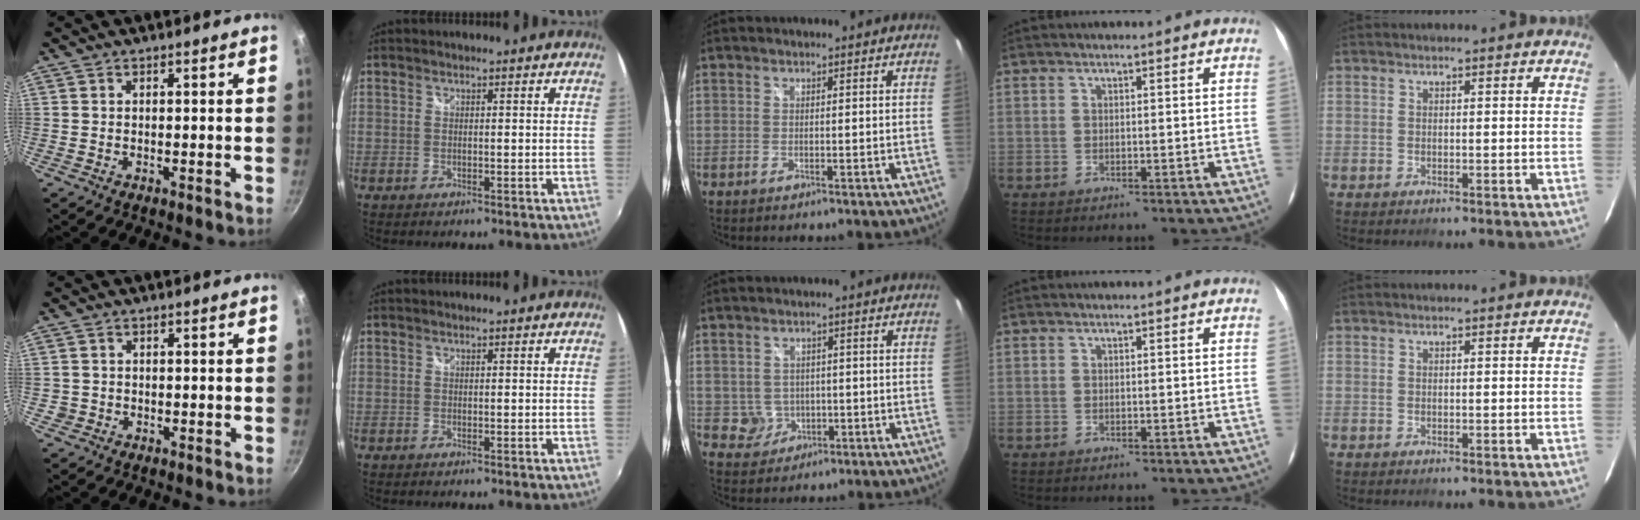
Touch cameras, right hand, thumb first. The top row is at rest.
{"thumb": {"total": 1.4, "force": [-0.3, 1.3, 0.2], "torque": [0.000, 0.005, -0.002]}, "middle": {"total": 3.7, "force": [-0.4, 3.6, 0.7], "torque": [-0.021, 0.007, 0.003]}}